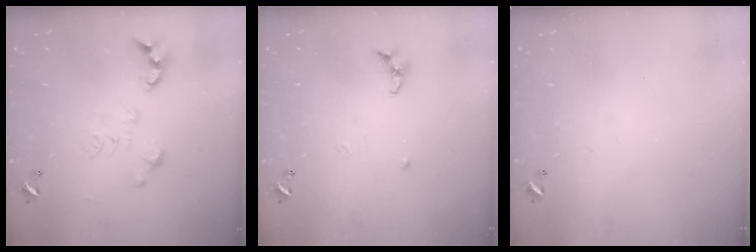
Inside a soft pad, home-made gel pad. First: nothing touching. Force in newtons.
{"total": 6.1, "press": 6.1, "slide": 0.3}
{"total": 0.0}